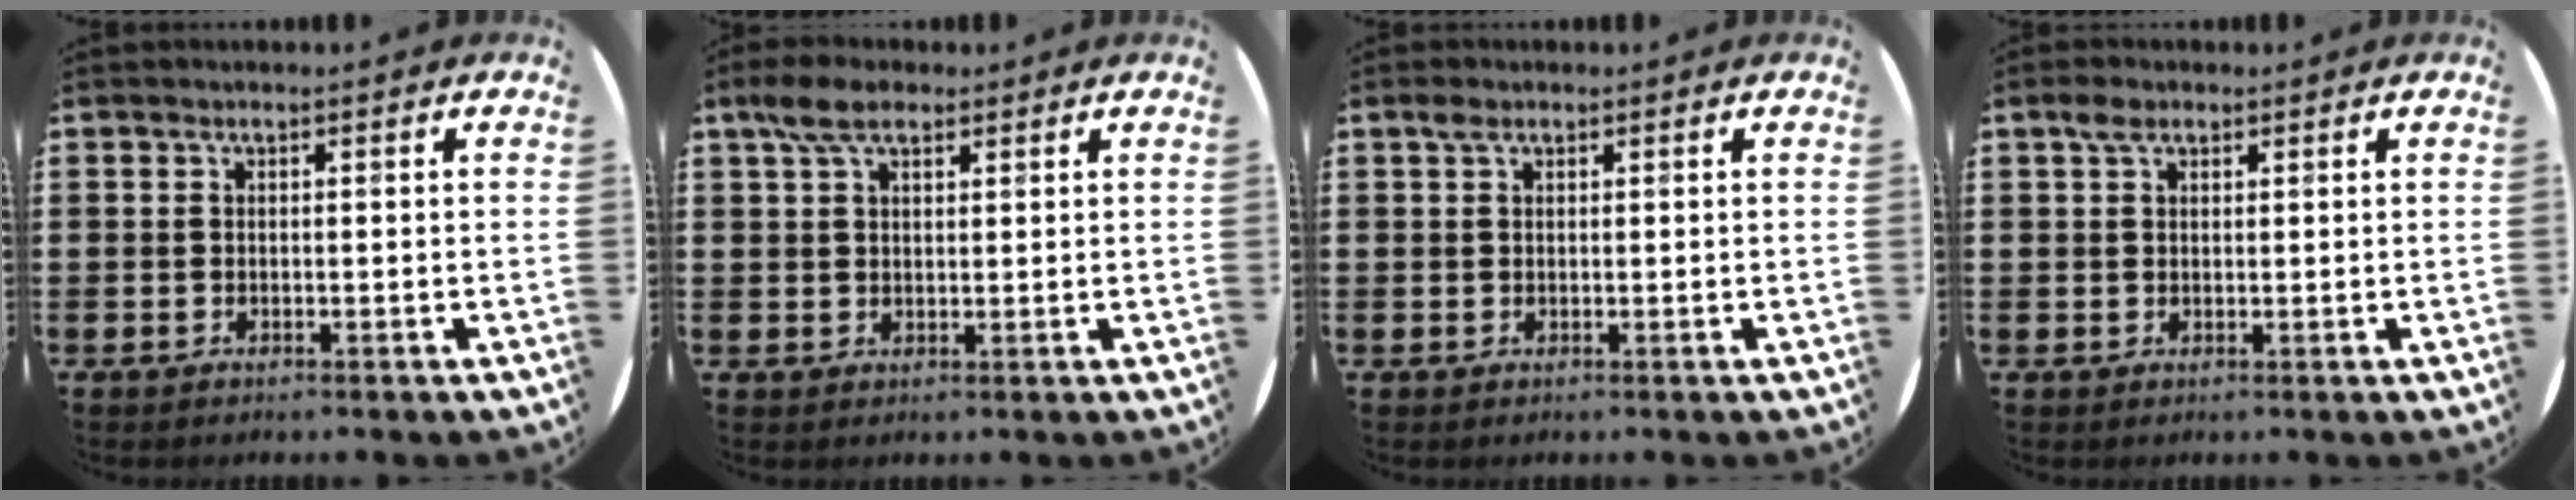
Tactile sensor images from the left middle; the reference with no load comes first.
{"total": 4.6, "force": [3.2, 2.2, 2.5], "torque": [-0.048, 0.005, 0.057]}
{"total": 1.1, "force": [0.7, 0.7, 0.5], "torque": [-0.004, 0.002, 0.011]}
{"total": 2.1, "force": [1.4, 1.2, 1.1], "torque": [-0.016, 0.003, 0.024]}